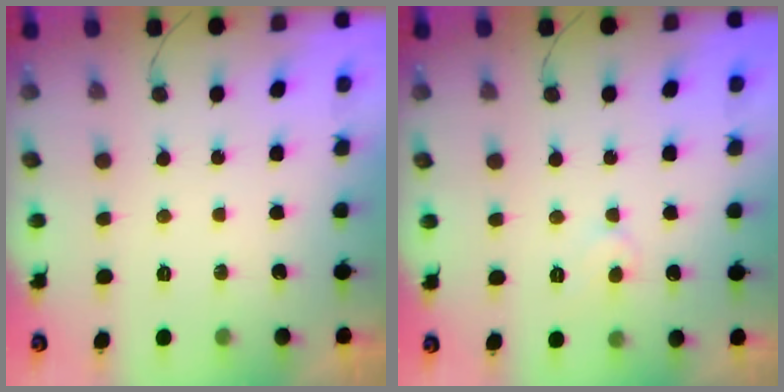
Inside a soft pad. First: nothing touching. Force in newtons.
{"total": 5.5, "press": 5.5, "slide": 0.4}